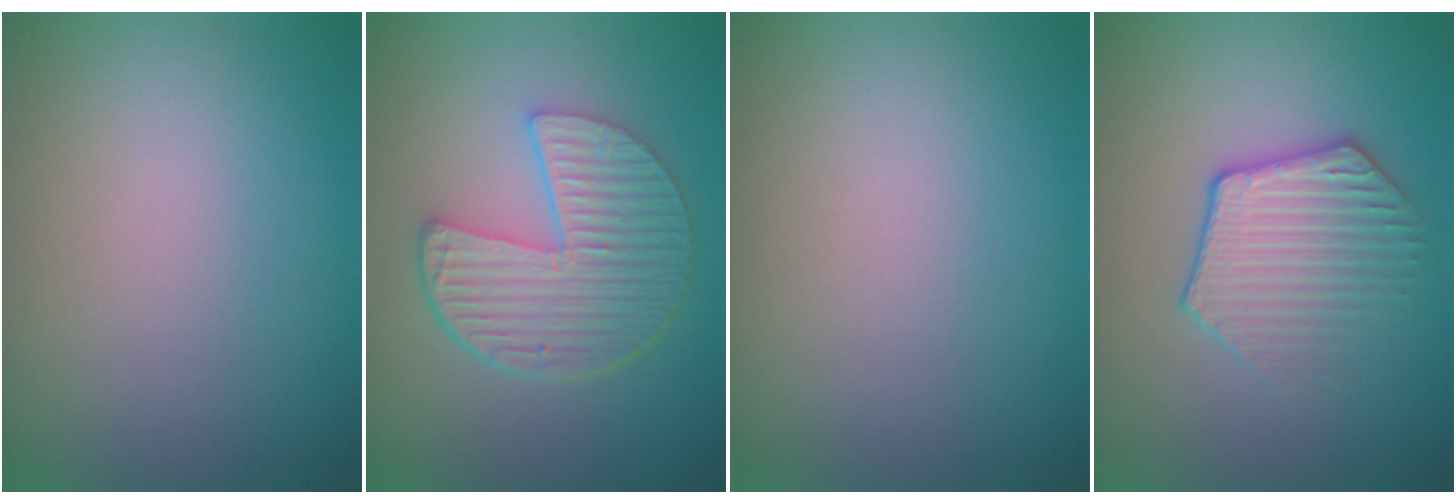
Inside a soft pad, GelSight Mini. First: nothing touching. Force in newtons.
{"total": 6.3, "press": 4.6, "slide": 4.4}
{"total": 0.0}
{"total": 3.4, "press": 3.1, "slide": 1.1}